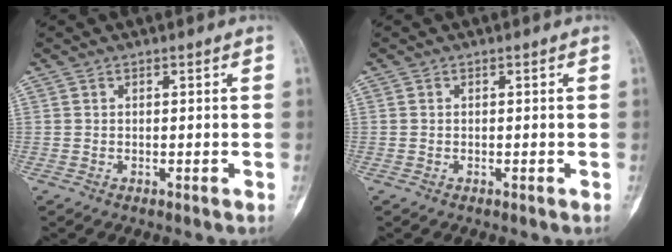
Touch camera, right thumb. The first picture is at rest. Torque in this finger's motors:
{"motor_torque": [0.00, 0.00, 0.07, 0.00, 0.01]}